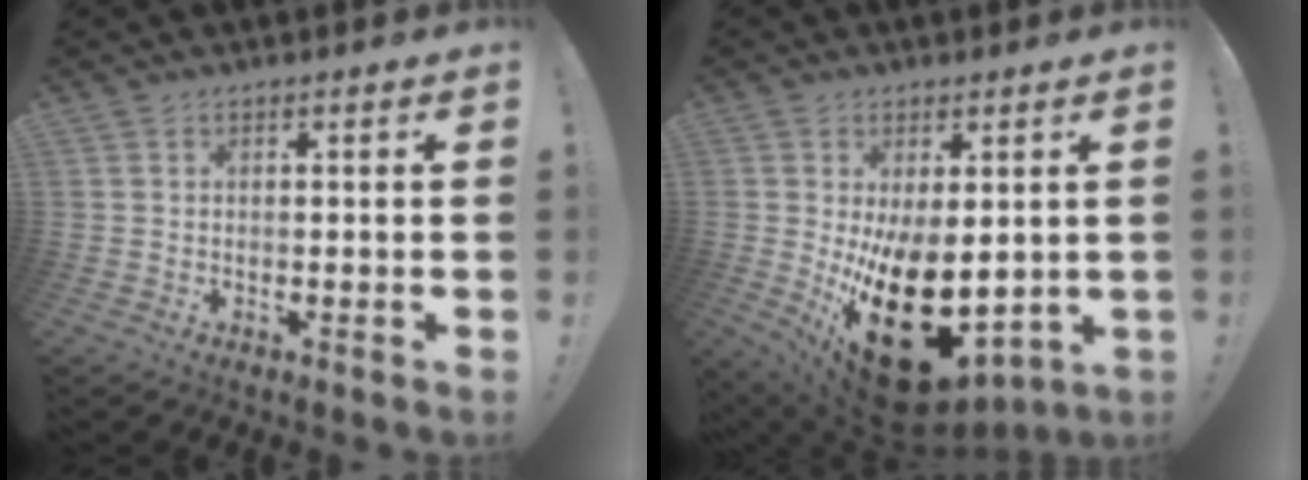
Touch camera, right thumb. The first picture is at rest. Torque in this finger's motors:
{"motor_torque": [0.52, 1.72, 2.10, -0.67, 0.84]}